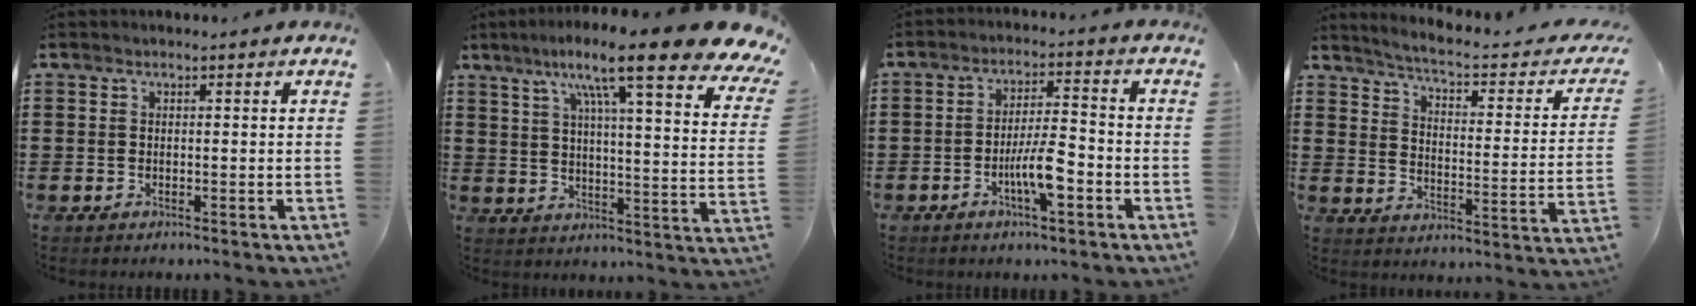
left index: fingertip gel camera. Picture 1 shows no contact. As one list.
[{"total": 14.2, "force": [9.8, 1.2, 10.2], "torque": [-0.196, -0.051, 0.151]}, {"total": 7.0, "force": [-2.8, 1.7, 6.2], "torque": [-0.120, 0.000, -0.052]}, {"total": 3.4, "force": [3.0, -0.2, 1.7], "torque": [-0.053, -0.030, 0.041]}]